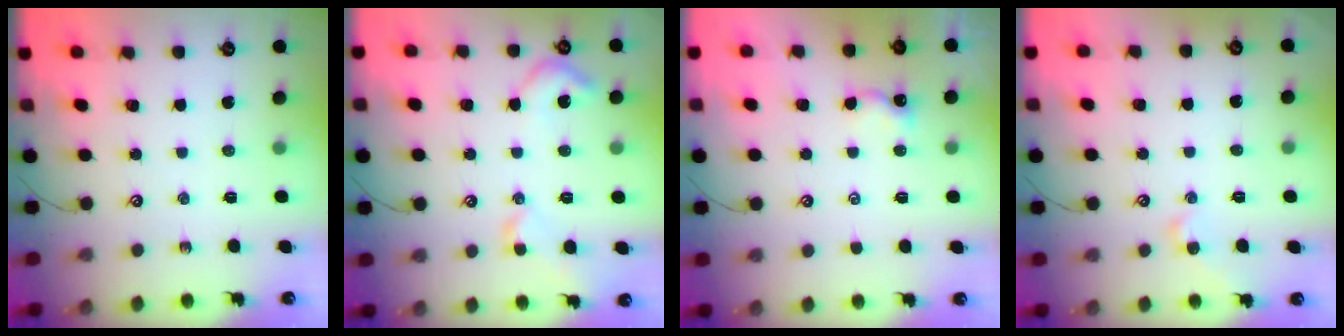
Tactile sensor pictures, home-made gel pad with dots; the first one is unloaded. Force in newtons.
{"total": 5.2, "press": 5.0, "slide": 1.1}
{"total": 1.3, "press": 1.3, "slide": 0.3}
{"total": 2.5, "press": 2.5, "slide": 0.4}